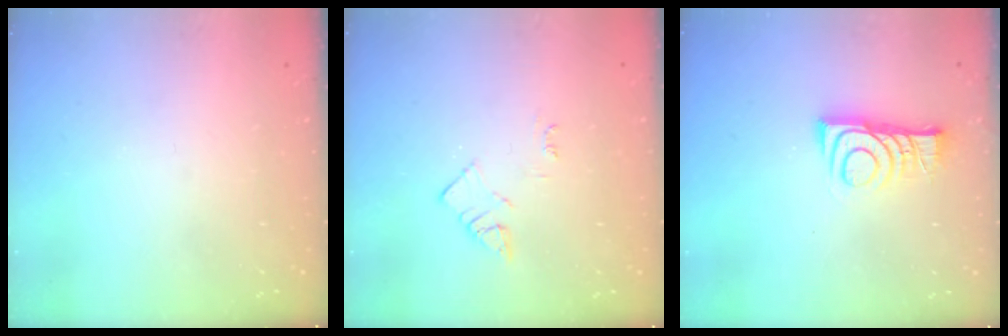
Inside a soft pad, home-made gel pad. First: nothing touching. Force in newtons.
{"total": 3.7, "press": 3.6, "slide": 0.6}
{"total": 9.5, "press": 9.5, "slide": 0.3}